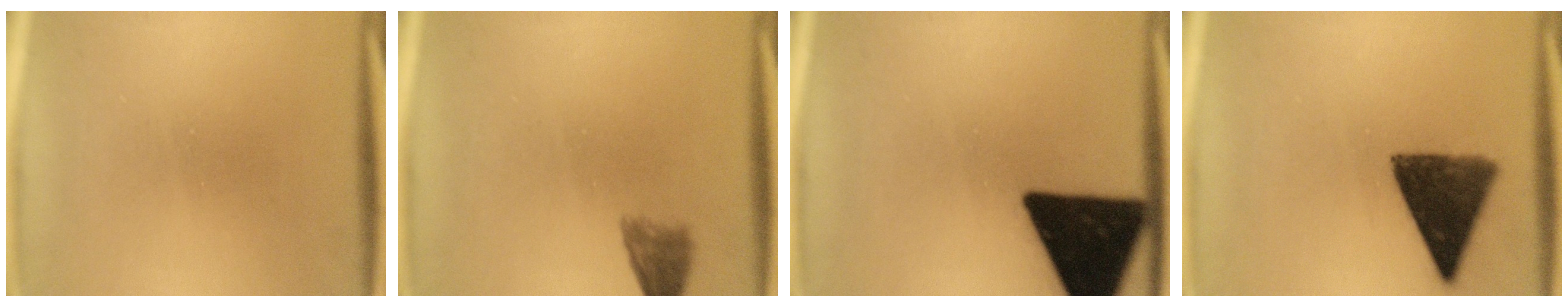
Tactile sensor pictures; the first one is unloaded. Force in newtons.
{"total": 3.0}
{"total": 18.0}
{"total": 11.3}